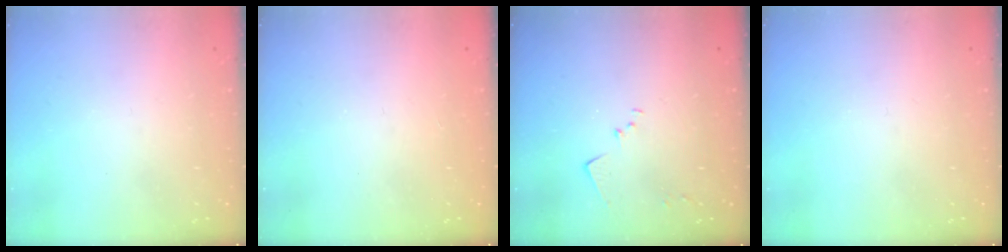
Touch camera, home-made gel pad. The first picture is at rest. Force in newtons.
{"total": 1.5, "press": 1.2, "slide": 0.9}
{"total": 7.4, "press": 7.4, "slide": 0.8}
{"total": 0.0}